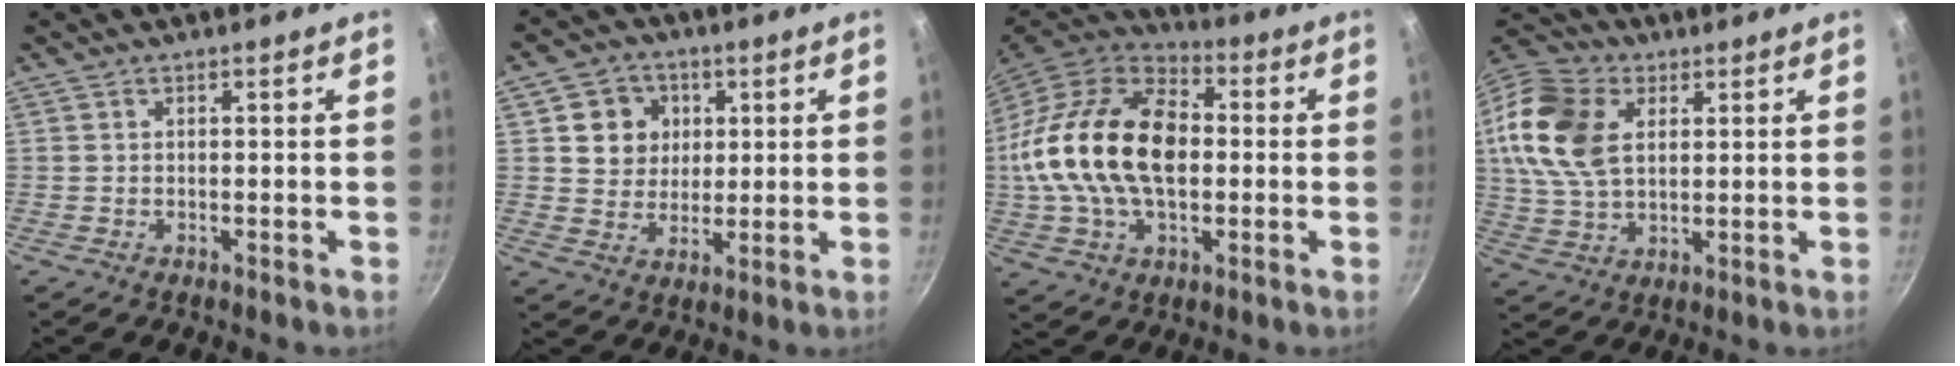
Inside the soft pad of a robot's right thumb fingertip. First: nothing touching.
{"total": 8.7, "force": [2.4, 7.8, 2.9], "torque": [-0.008, -0.002, 0.038]}
{"total": 25.1, "force": [0.5, 15.6, 19.7], "torque": [-0.357, 0.029, 0.000]}
{"total": 15.6, "force": [3.9, 9.8, 11.5], "torque": [-0.237, 0.013, 0.068]}